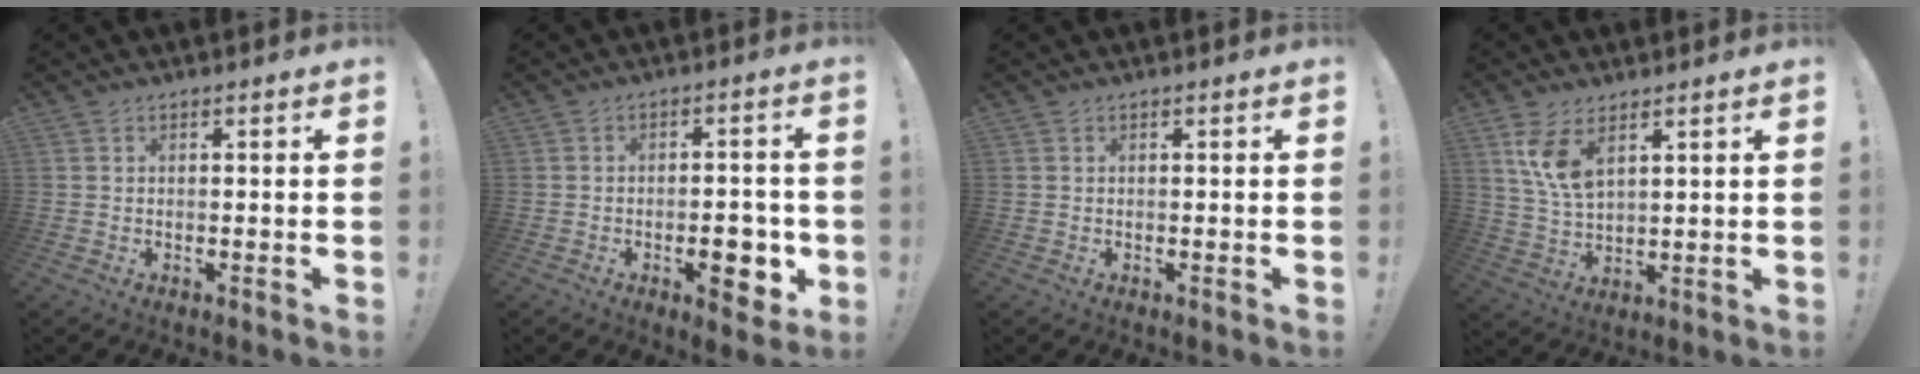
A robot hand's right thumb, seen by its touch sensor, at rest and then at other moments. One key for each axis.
{"total": 6.5, "fx": -2.2, "fy": 2.8, "fz": 5.5, "tx": -0.058, "ty": 0.005, "tz": -0.033}
{"total": 0.0}
{"total": 8.9, "fx": 5.0, "fy": 4.1, "fz": 6.1, "tx": -0.120, "ty": -0.022, "tz": 0.093}